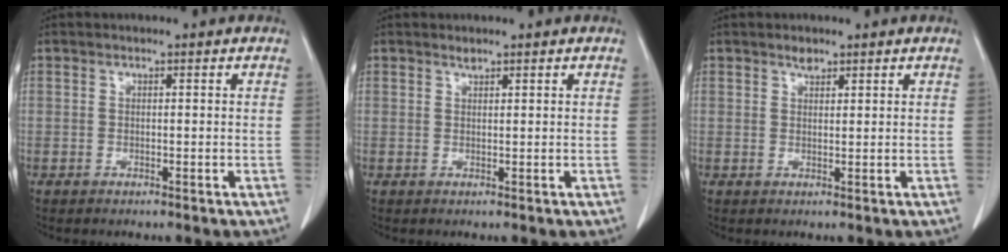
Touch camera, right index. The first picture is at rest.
{"total": 0.6, "force": [0.6, 0.1, 0.1], "torque": [-0.006, -0.004, 0.012]}
{"total": 1.3, "force": [1.0, 0.6, 0.4], "torque": [-0.009, -0.002, 0.017]}